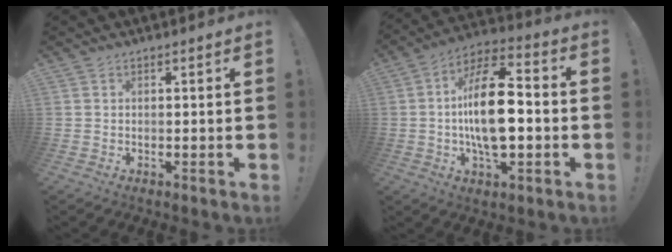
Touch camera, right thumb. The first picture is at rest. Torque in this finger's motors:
{"motor_torque": [2.26, 2.72, 2.06, -0.48, 0.68]}